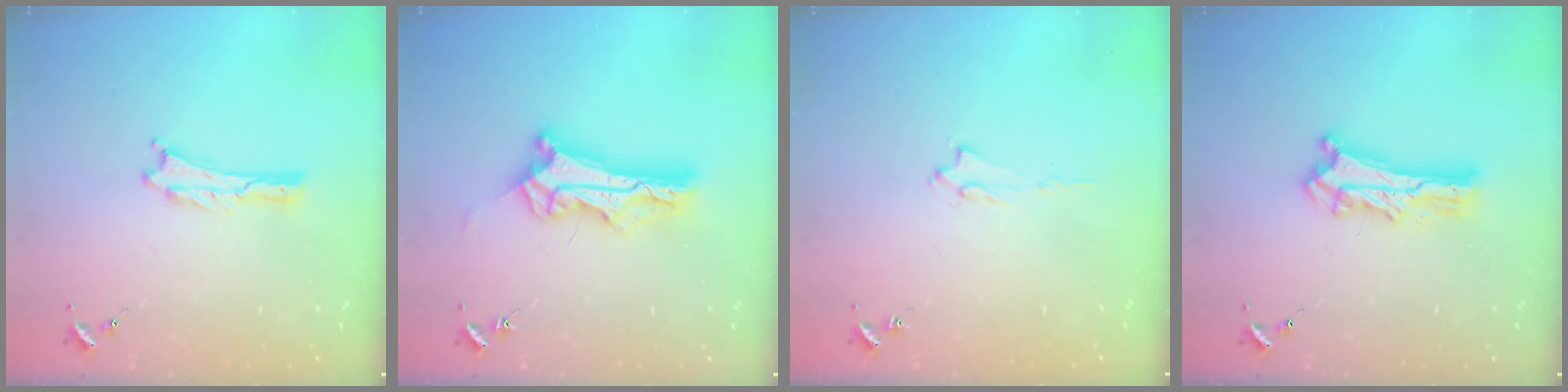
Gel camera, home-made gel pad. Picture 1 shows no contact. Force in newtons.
{"total": 9.7, "press": 9.7, "slide": 0.8}
{"total": 1.6, "press": 1.6, "slide": 0.2}
{"total": 7.2, "press": 7.1, "slide": 0.6}